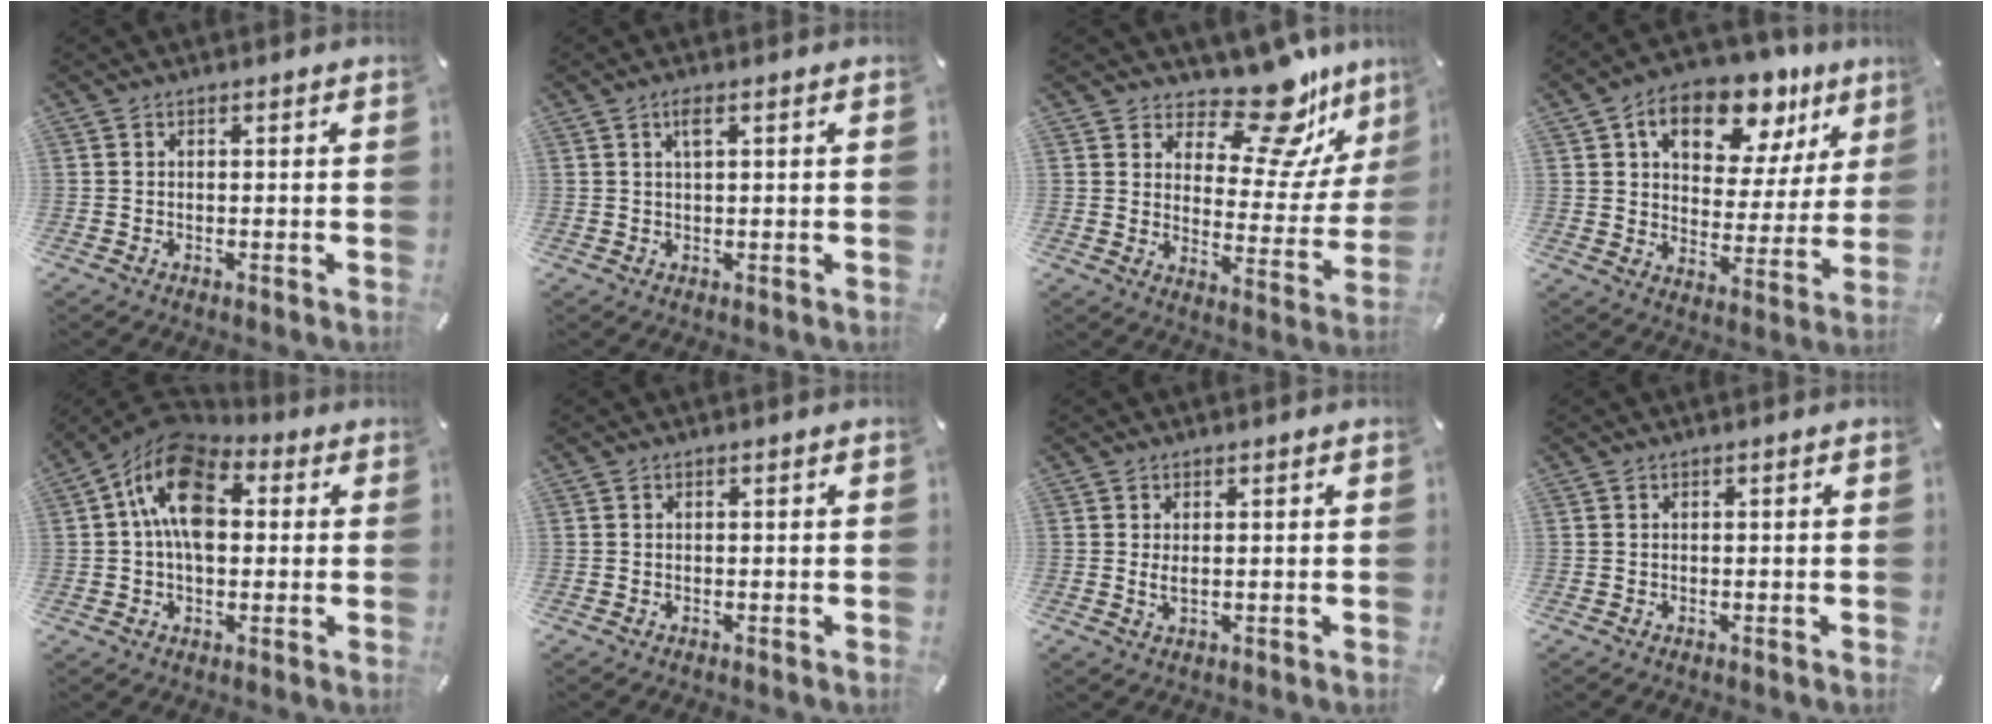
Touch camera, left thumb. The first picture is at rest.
{"total": 2.4, "force": [1.0, 0.5, 2.2], "torque": [-0.046, 0.005, 0.015]}
{"total": 15.2, "force": [12.8, 5.2, 6.4], "torque": [-0.093, -0.123, 0.214]}
{"total": 15.3, "force": [9.2, 9.1, 8.2], "torque": [-0.112, -0.057, 0.156]}
{"total": 14.6, "force": [2.7, 9.4, 10.8], "torque": [-0.189, 0.000, 0.046]}
{"total": 0.0}
{"total": 2.1, "force": [0.4, 0.7, 1.9], "torque": [-0.030, -0.003, 0.005]}
{"total": 0.0}